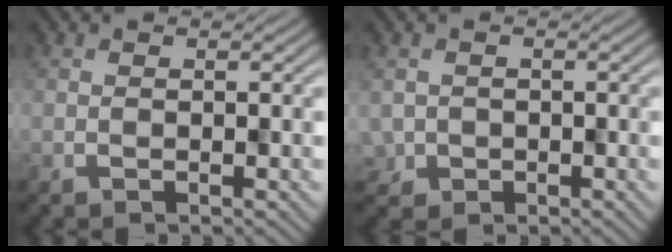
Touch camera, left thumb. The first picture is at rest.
{"total": 2.2, "force": [-1.0, 2.0, 0.4], "torque": [-0.012, -0.012, -0.019]}